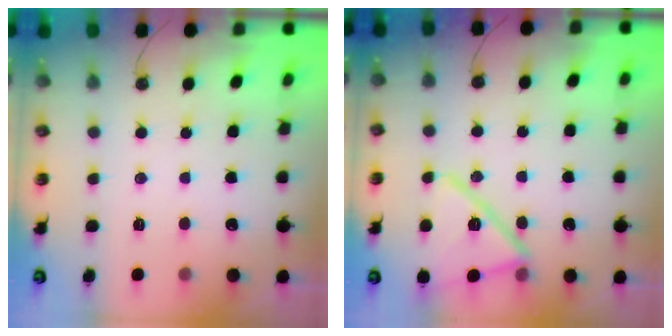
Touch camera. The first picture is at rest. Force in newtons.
{"total": 15.2, "press": 15.2, "slide": 0.8}